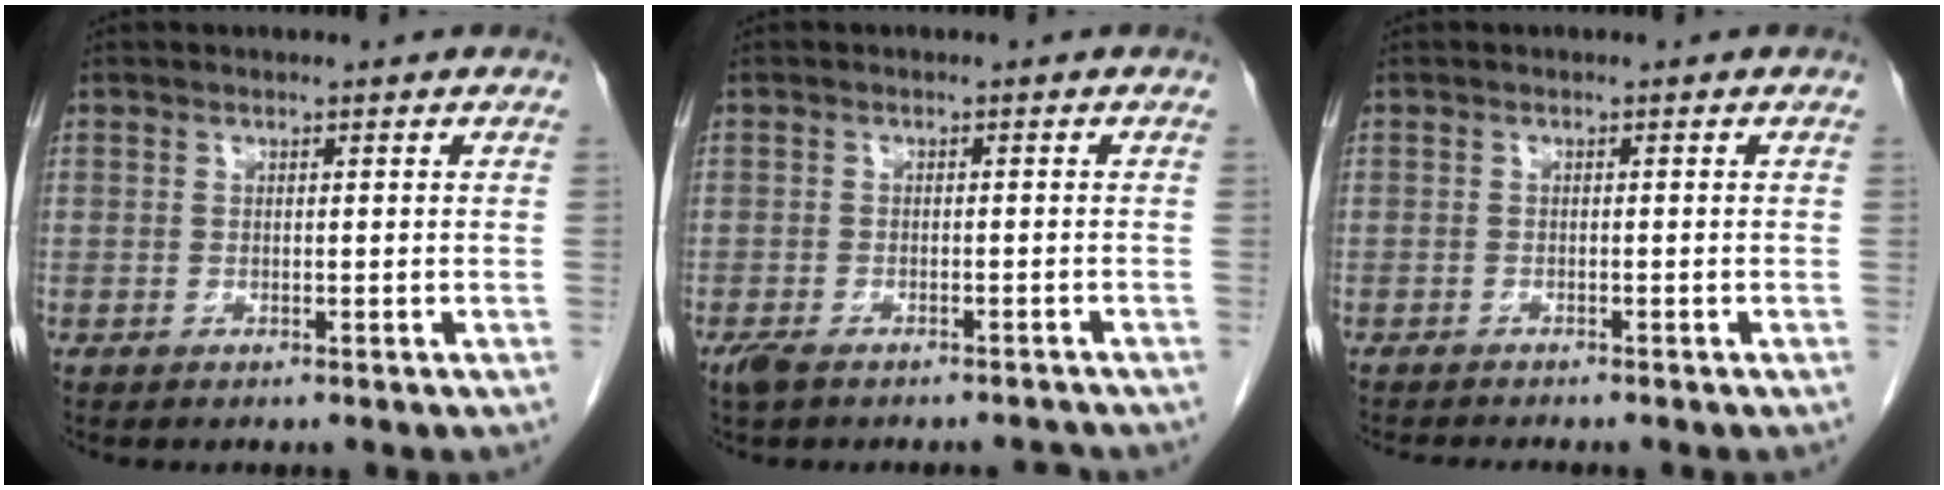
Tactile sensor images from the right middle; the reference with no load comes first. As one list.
[{"total": 5.6, "force": [-4.8, 1.6, 2.3], "torque": [-0.038, -0.003, -0.075]}, {"total": 3.4, "force": [-3.2, 0.3, 1.3], "torque": [-0.016, -0.008, -0.043]}]